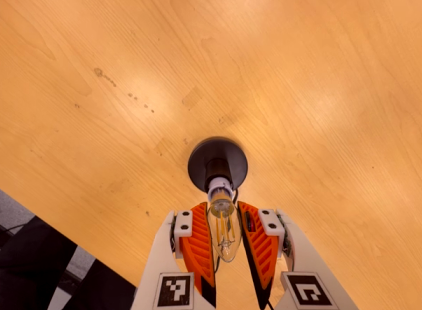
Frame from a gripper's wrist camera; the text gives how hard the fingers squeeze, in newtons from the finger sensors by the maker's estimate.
{"total": 12.1, "left": 11.7, "right": 12.5}